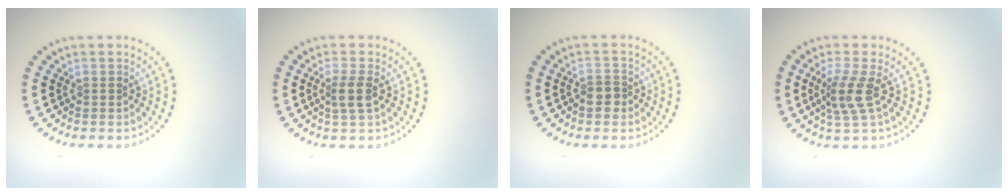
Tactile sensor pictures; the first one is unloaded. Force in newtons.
{"total": 2.1, "press": 1.7, "slide": 1.2}
{"total": 1.9, "press": 1.7, "slide": 0.9}
{"total": 2.8, "press": 2.1, "slide": 1.9}